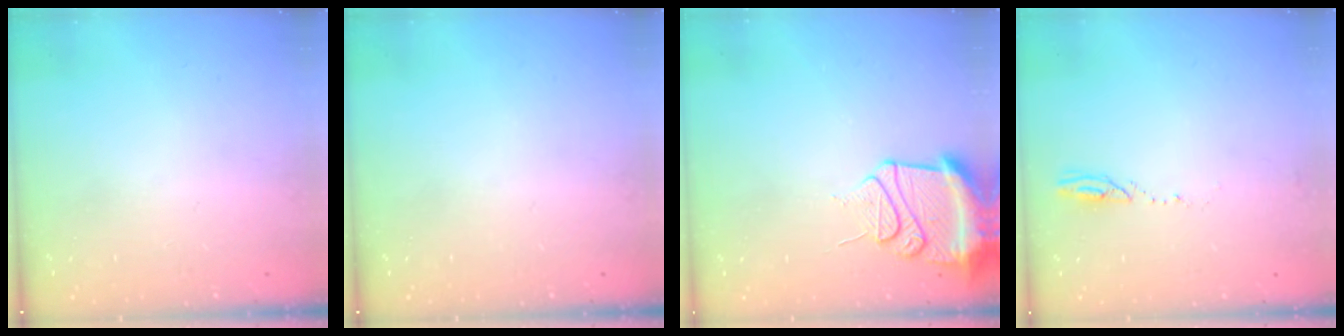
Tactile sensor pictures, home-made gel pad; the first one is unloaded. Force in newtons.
{"total": 0.0}
{"total": 12.9, "press": 12.8, "slide": 1.5}
{"total": 2.6, "press": 2.6, "slide": 0.3}